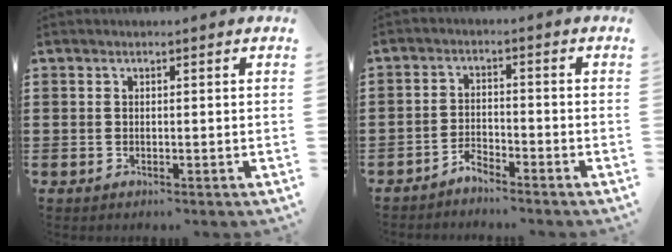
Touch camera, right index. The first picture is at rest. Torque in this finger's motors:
{"motor_torque": [1.75, 0.39, -0.15, -0.12]}